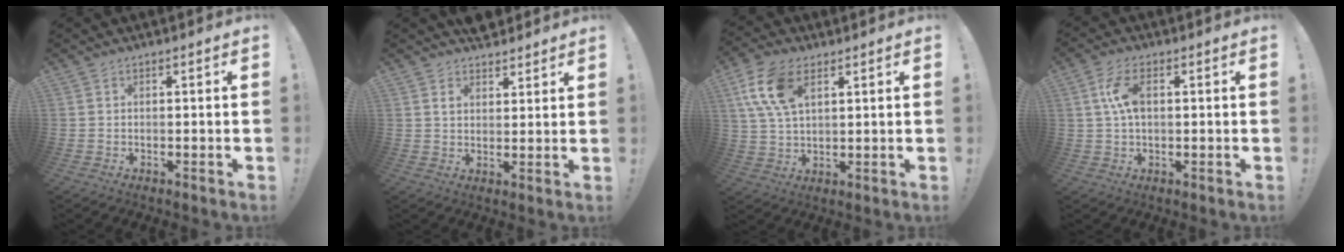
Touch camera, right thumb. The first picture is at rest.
{"total": 4.6, "force": [3.6, 2.7, 1.1], "torque": [-0.008, -0.024, 0.064]}
{"total": 12.0, "force": [5.2, 6.8, 8.5], "torque": [-0.173, -0.008, 0.096]}
{"total": 7.4, "force": [1.1, 4.0, 6.1], "torque": [-0.112, 0.001, 0.017]}